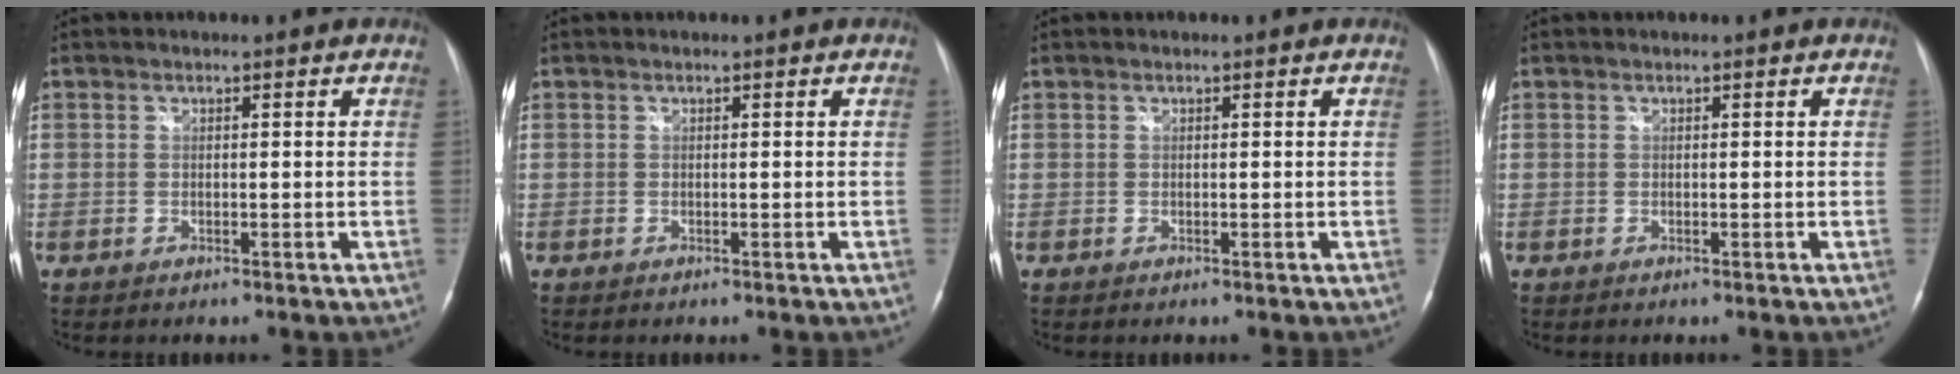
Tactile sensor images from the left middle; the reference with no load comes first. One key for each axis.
{"total": 0.0}
{"total": 0.0}
{"total": 0.0}